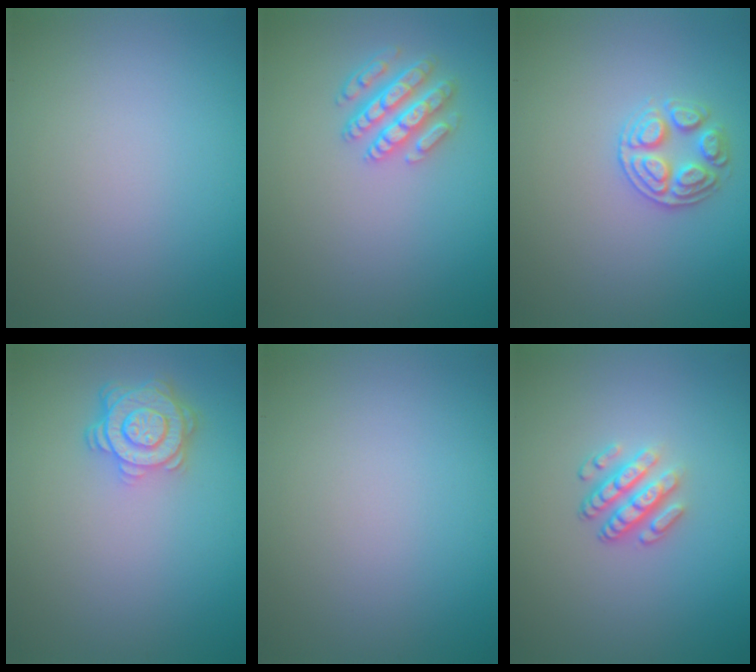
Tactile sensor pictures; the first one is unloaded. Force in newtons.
{"total": 3.8, "press": 3.4, "slide": 1.6}
{"total": 2.6, "press": 2.6, "slide": 0.5}
{"total": 4.2, "press": 3.4, "slide": 2.5}
{"total": 0.0}
{"total": 3.3, "press": 2.5, "slide": 2.2}